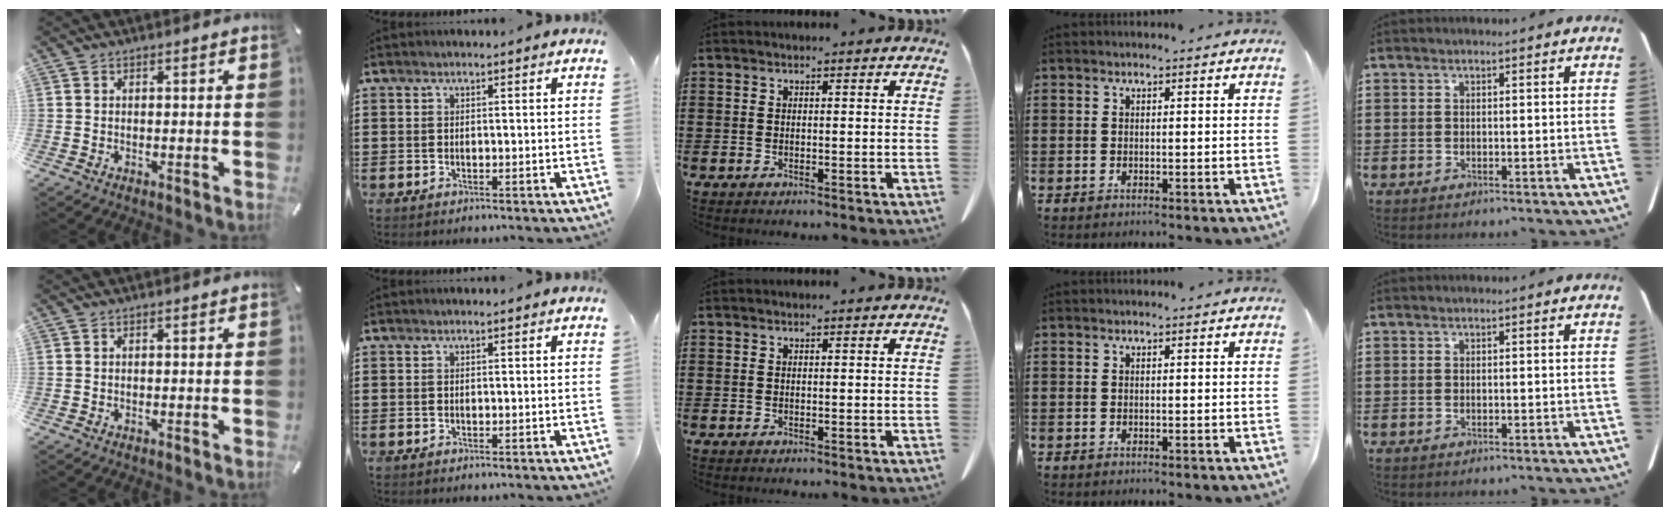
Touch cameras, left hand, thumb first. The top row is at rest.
{}